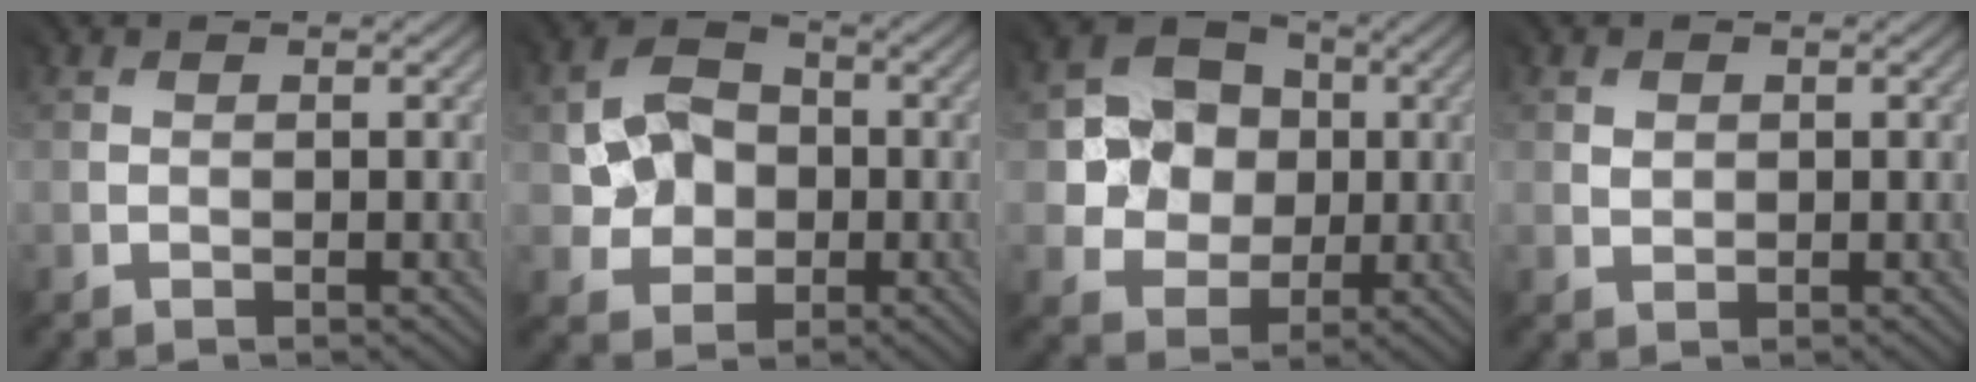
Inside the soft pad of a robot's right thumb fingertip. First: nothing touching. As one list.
[{"total": 5.5, "force": [0.2, 5.1, 2.1], "torque": [-0.042, 0.010, -0.006]}, {"total": 7.3, "force": [1.2, 6.8, 2.4], "torque": [-0.050, 0.001, 0.009]}, {"total": 1.3, "force": [0.8, 0.9, -0.3], "torque": [0.006, -0.001, 0.018]}]